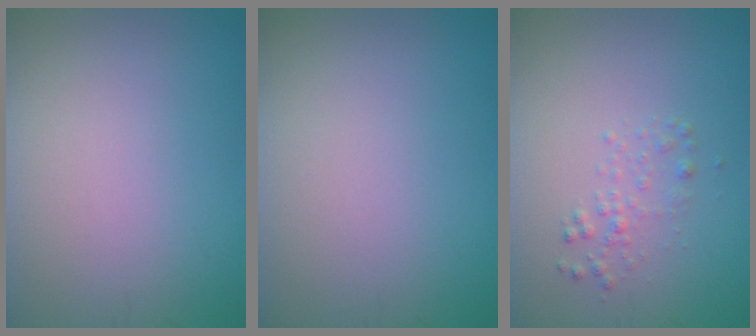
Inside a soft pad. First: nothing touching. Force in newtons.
{"total": 0.0}
{"total": 1.3, "press": 1.3, "slide": 0.0}